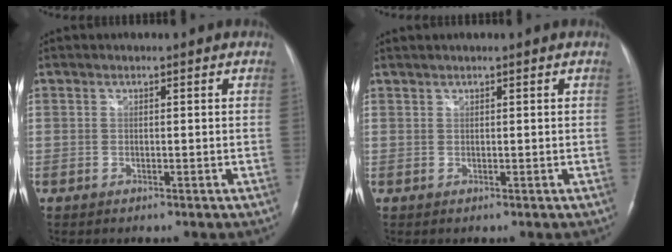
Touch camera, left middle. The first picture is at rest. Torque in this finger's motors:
{"motor_torque": [-0.02, -0.05, -0.01, 0.00]}